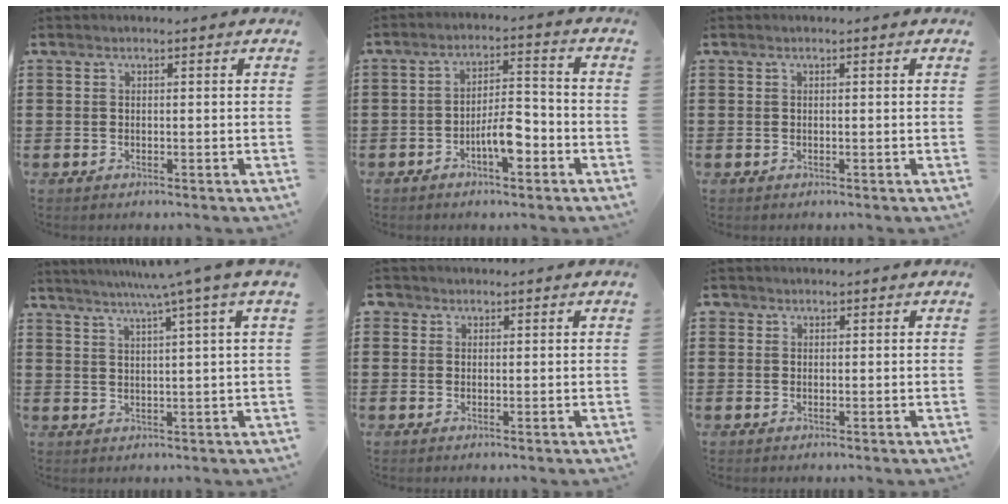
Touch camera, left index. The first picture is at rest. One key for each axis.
{"total": 6.3, "fx": -3.1, "fy": 2.2, "fz": 5.1, "tx": -0.097, "ty": 0.010, "tz": -0.059}
{"total": 0.0}
{"total": 5.4, "fx": 3.4, "fy": -1.4, "fz": 4.0, "tx": -0.083, "ty": -0.012, "tz": 0.053}
{"total": 1.2, "fx": 0.6, "fy": 1.0, "fz": 0.2, "tx": -0.009, "ty": 0.006, "tz": 0.010}
{"total": 0.8, "fx": 0.3, "fy": 0.7, "fz": 0.2, "tx": -0.006, "ty": 0.006, "tz": 0.005}